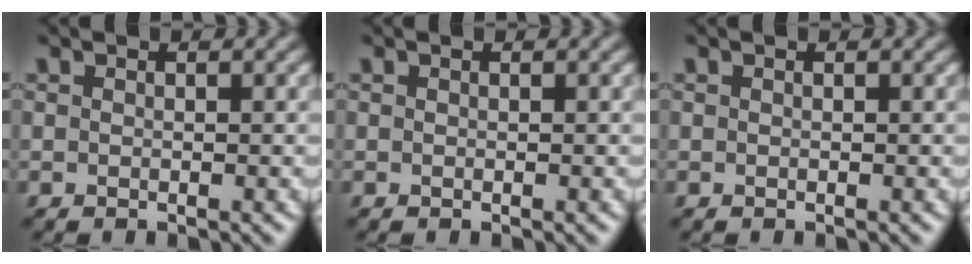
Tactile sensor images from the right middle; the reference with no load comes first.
{"total": 0.0}
{"total": 0.0}